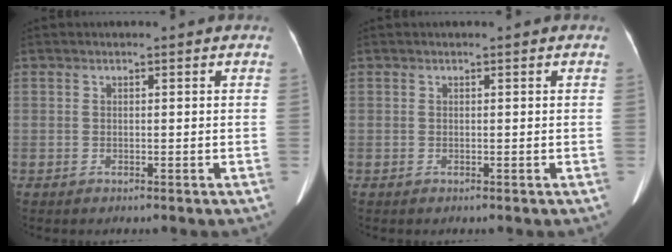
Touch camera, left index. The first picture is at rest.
{"total": 0.0}